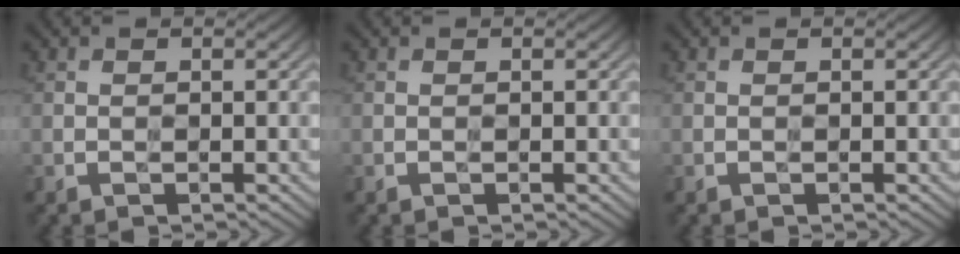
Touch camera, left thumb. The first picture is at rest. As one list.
[{"total": 0.0}, {"total": 0.0}]